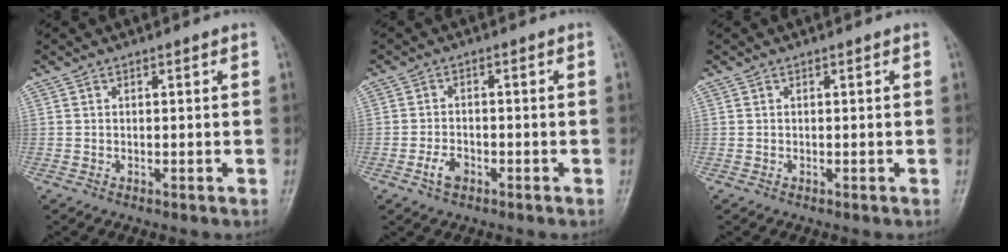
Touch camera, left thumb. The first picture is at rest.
{"total": 3.3, "force": [-1.7, 2.0, 2.0], "torque": [-0.035, 0.011, -0.032]}
{"total": 0.0}